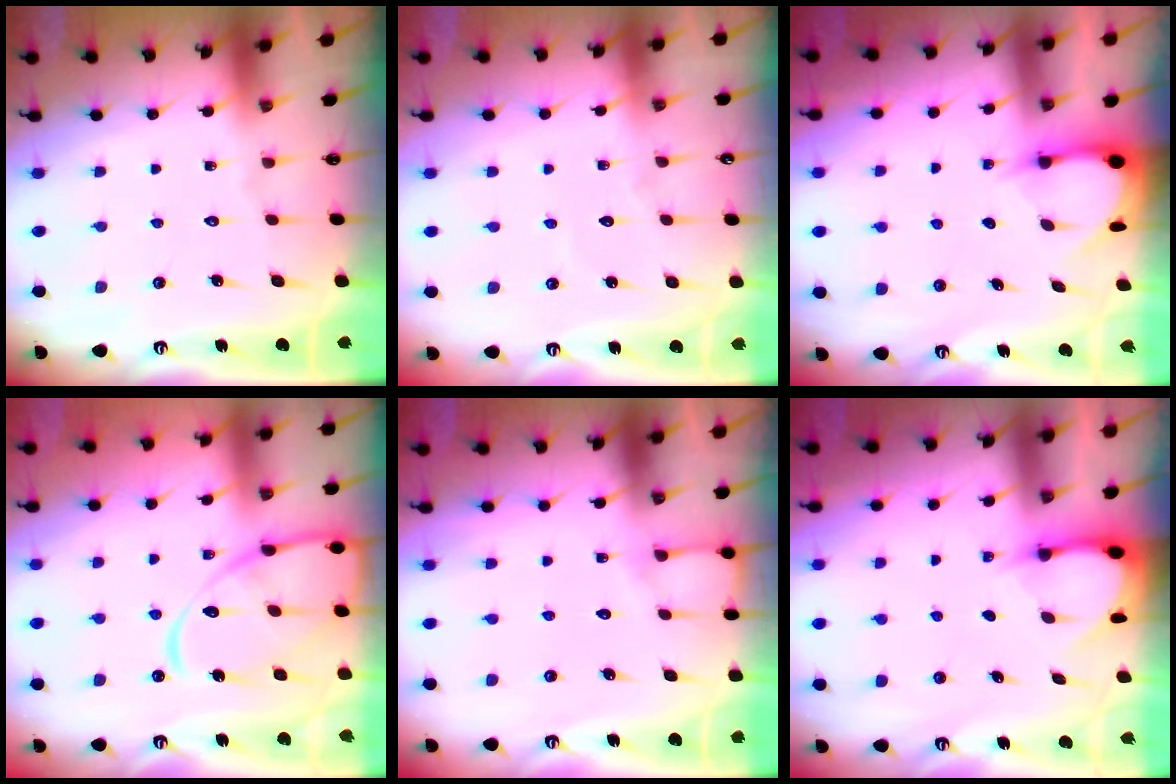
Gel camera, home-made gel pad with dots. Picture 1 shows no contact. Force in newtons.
{"total": 2.9, "press": 2.9, "slide": 0.3}
{"total": 3.3, "press": 3.3, "slide": 0.4}
{"total": 16.1, "press": 16.1, "slide": 1.5}
{"total": 3.1, "press": 3.1, "slide": 0.4}
{"total": 3.2, "press": 3.2, "slide": 0.3}